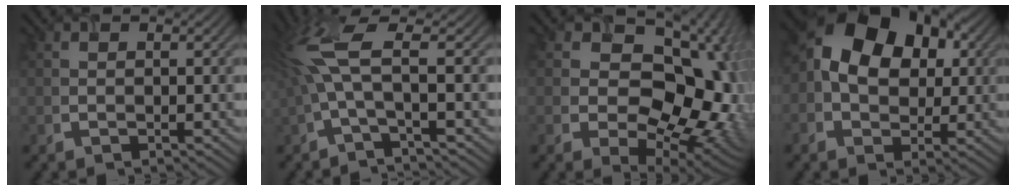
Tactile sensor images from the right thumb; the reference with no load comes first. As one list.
[{"total": 6.2, "force": [0.5, 1.3, 6.1], "torque": [-0.146, 0.010, 0.005]}, {"total": 17.9, "force": [-1.1, 13.3, 12.0], "torque": [-0.128, 0.009, -0.023]}, {"total": 11.9, "force": [2.2, 8.6, 8.0], "torque": [-0.148, 0.017, 0.034]}]